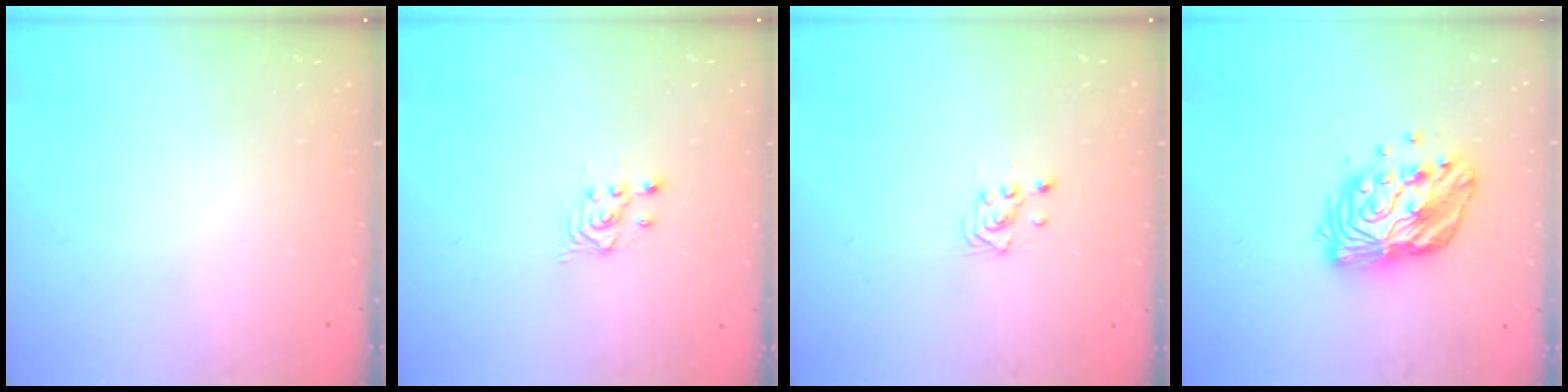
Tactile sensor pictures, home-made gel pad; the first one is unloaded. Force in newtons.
{"total": 2.5, "press": 2.5, "slide": 0.3}
{"total": 3.0, "press": 3.0, "slide": 0.3}
{"total": 13.0, "press": 13.0, "slide": 0.9}